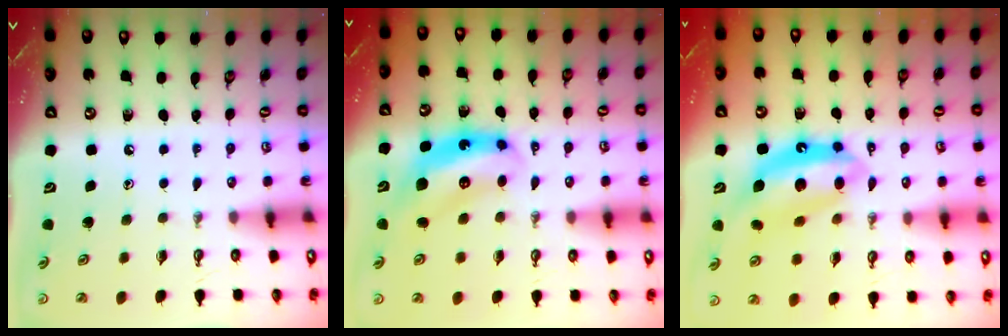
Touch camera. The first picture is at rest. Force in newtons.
{"total": 7.9, "press": 7.9, "slide": 0.5}
{"total": 13.1, "press": 13.1, "slide": 0.9}